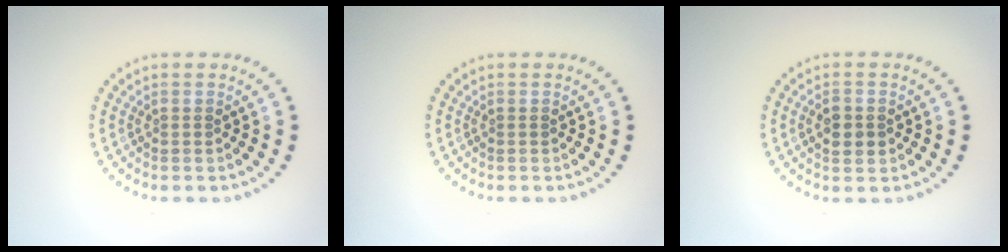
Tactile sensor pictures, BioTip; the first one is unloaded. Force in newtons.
{"total": 0.0}
{"total": 2.5, "press": 2.5, "slide": 0.2}